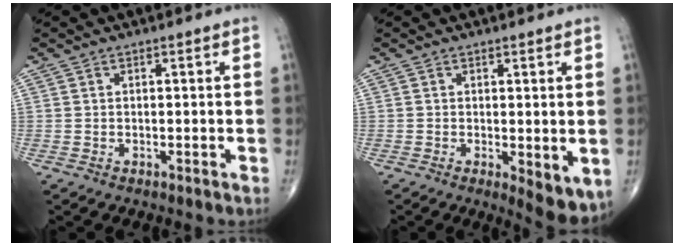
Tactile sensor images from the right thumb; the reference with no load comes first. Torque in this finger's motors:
{"motor_torque": [-0.13, 0.49, 0.05, -0.15, 0.03]}